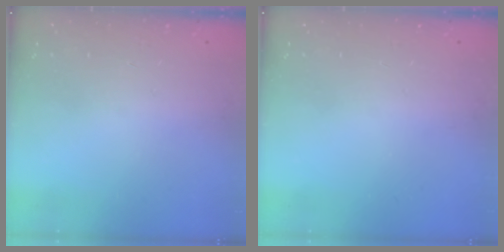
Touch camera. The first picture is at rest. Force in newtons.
{"total": 0.0}